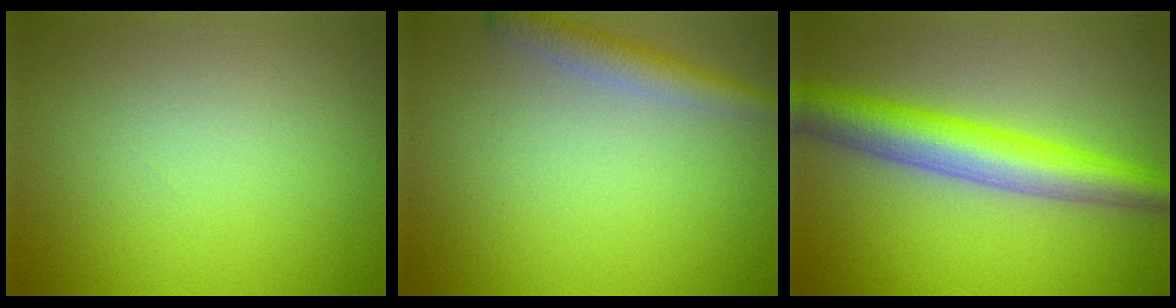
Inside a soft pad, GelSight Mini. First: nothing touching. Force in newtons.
{"total": 3.1, "press": 3.1, "slide": 0.2}
{"total": 6.6, "press": 6.6, "slide": 0.1}